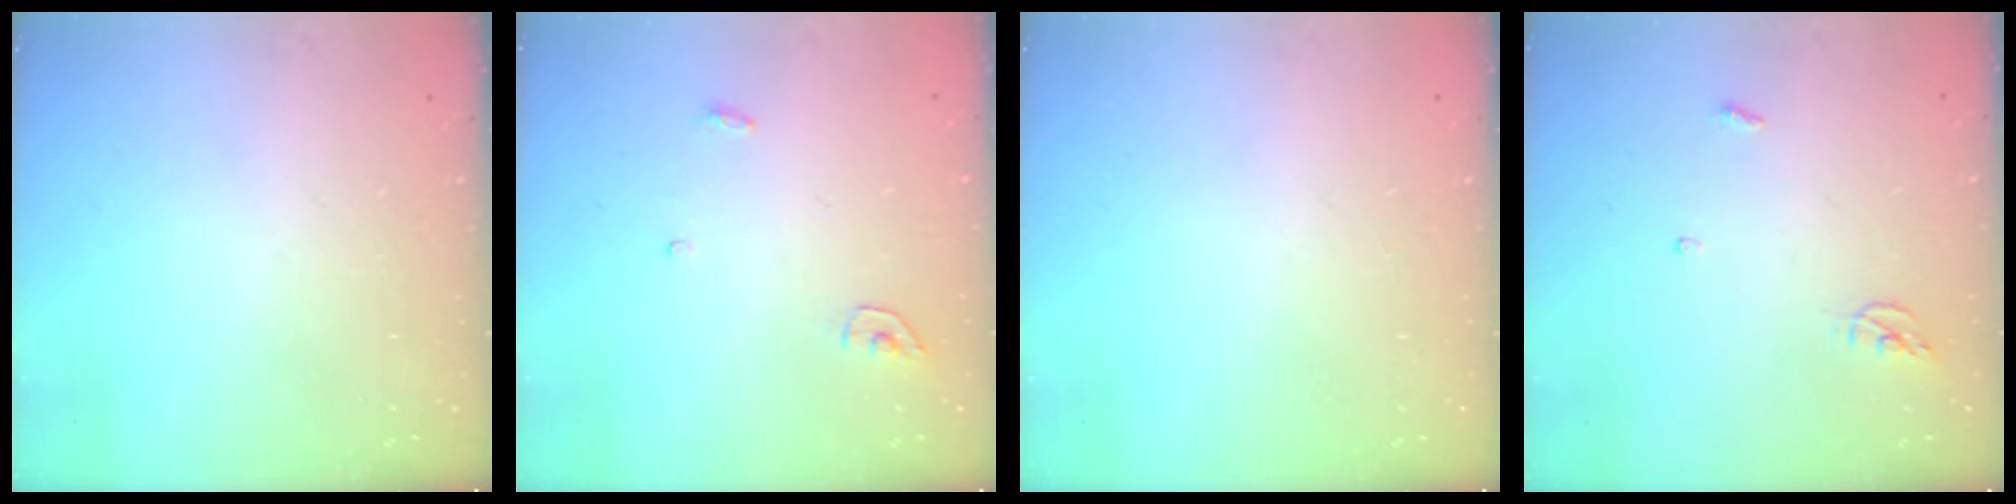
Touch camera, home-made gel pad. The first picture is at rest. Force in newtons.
{"total": 3.4, "press": 3.4, "slide": 0.3}
{"total": 0.0}
{"total": 3.8, "press": 3.8, "slide": 0.3}